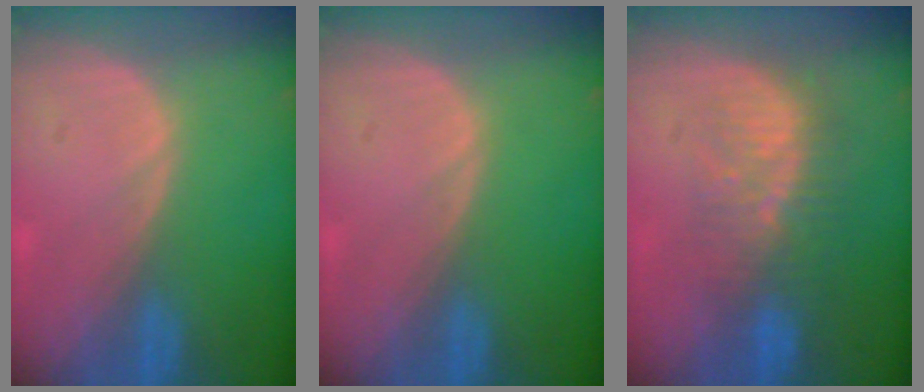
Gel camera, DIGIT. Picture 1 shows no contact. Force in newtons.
{"total": 0.0}
{"total": 8.4, "press": 7.8, "slide": 3.0}